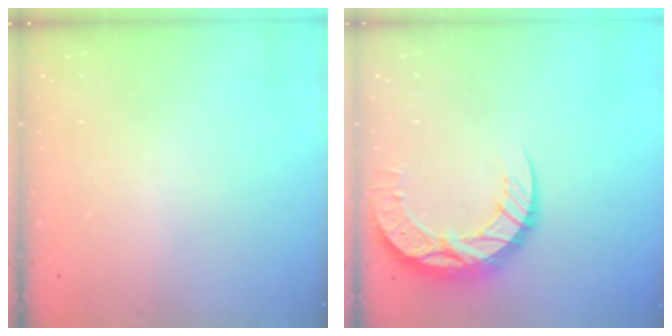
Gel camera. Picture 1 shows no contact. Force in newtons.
{"total": 13.3, "press": 13.2, "slide": 1.0}